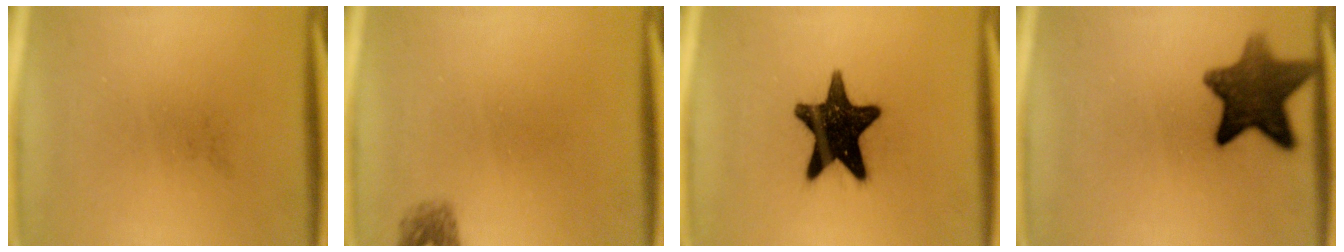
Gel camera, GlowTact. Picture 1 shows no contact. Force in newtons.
{"total": 1.6}
{"total": 16.8}
{"total": 11.1}